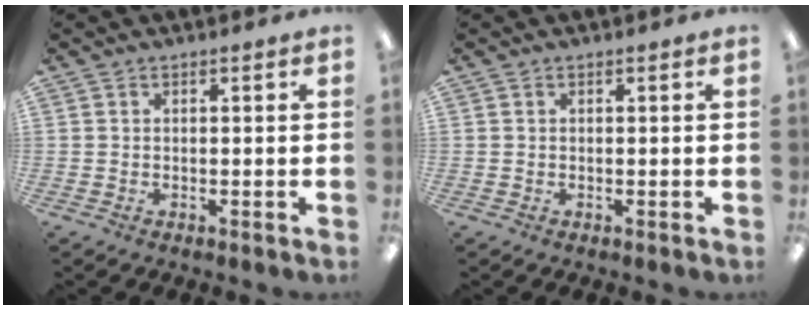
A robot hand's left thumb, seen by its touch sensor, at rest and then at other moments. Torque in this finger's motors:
{"motor_torque": [-0.04, 0.06, -0.12, 0.03, 0.00]}